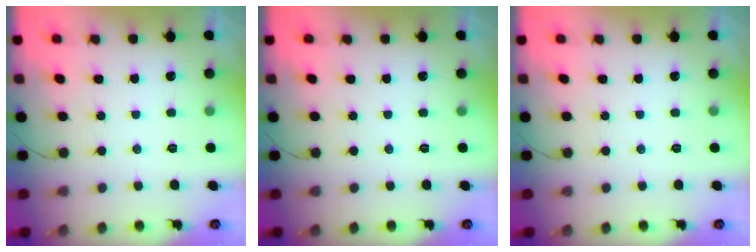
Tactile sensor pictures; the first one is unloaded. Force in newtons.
{"total": 0.0}
{"total": 0.0}